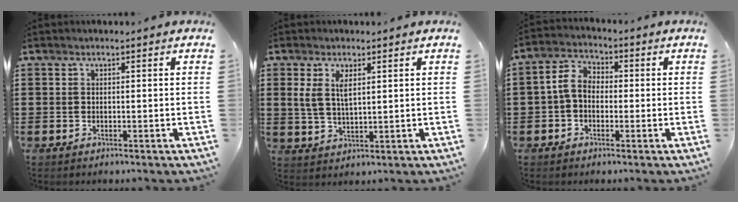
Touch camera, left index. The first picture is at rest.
{"total": 4.4, "force": [1.8, 1.8, 3.6], "torque": [-0.078, 0.007, 0.030]}
{"total": 5.0, "force": [-0.7, 3.5, 3.5], "torque": [-0.084, 0.012, -0.018]}